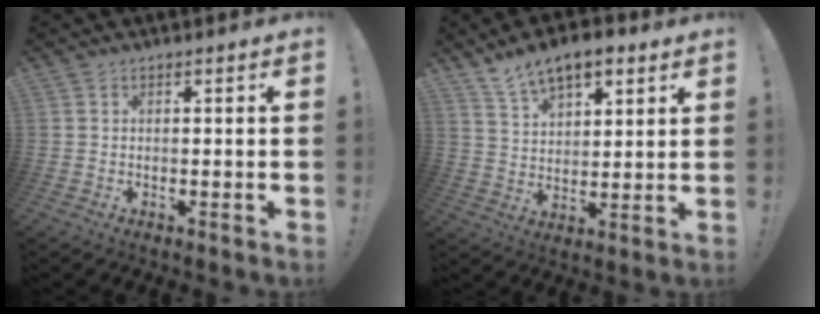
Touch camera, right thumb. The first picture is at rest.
{"total": 10.7, "force": [7.5, 5.6, 5.3], "torque": [-0.083, -0.034, 0.139]}